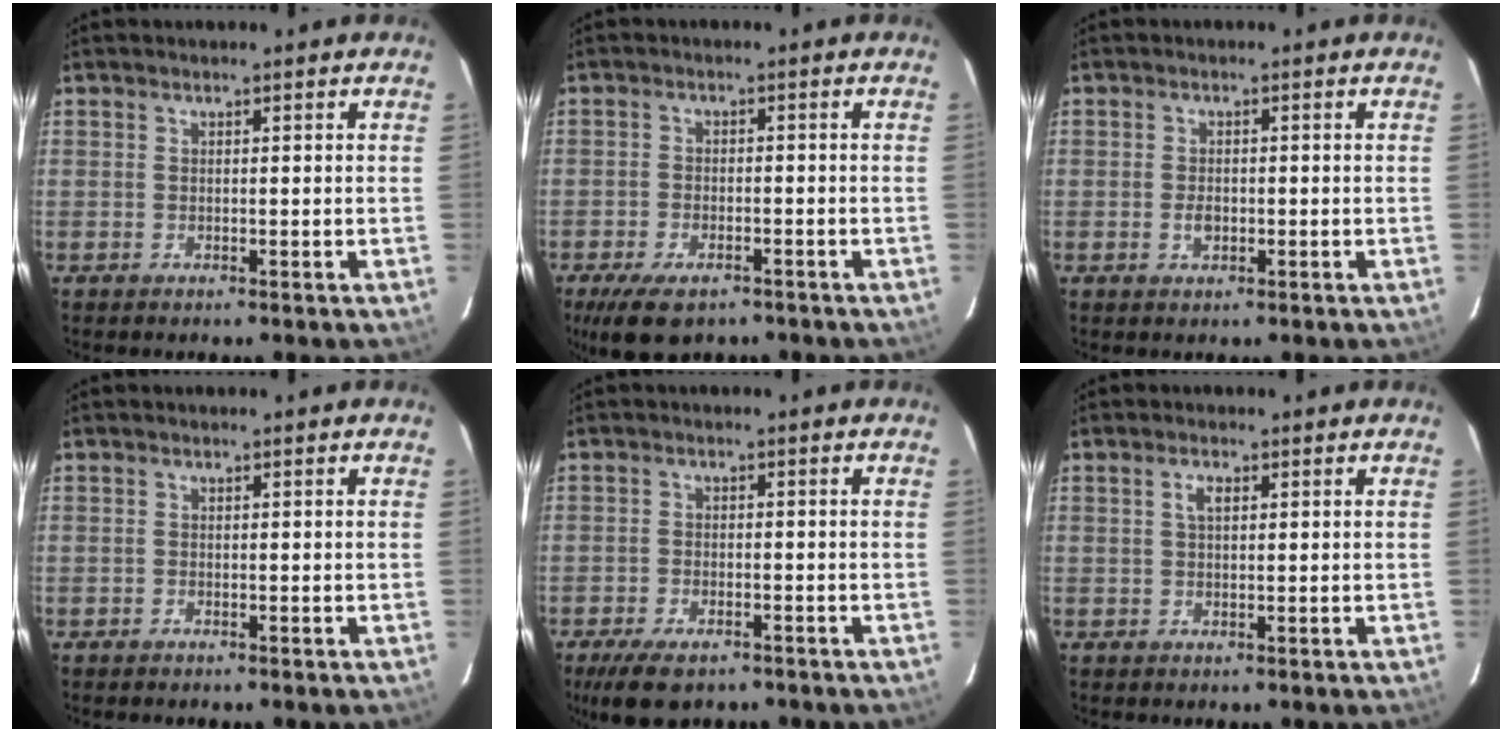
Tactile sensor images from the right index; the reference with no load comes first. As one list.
[{"total": 8.6, "force": [-5.9, 4.0, 4.8], "torque": [-0.113, -0.017, -0.097]}, {"total": 2.1, "force": [-0.6, 1.4, 1.5], "torque": [-0.026, 0.001, -0.011]}, {"total": 0.5, "force": [-0.5, 0.3, 0.0], "torque": [-0.001, 0.002, -0.010]}, {"total": 8.0, "force": [-5.7, 3.5, 4.4], "torque": [-0.108, -0.017, -0.096]}, {"total": 2.1, "force": [0.6, 1.0, 1.7], "torque": [-0.033, 0.005, 0.011]}]